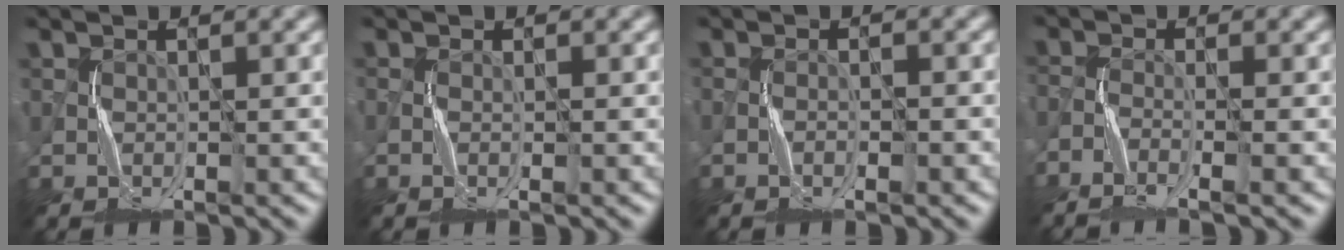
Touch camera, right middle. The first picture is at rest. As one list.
[{"total": 0.7, "force": [-0.6, -0.1, 0.3], "torque": [-0.002, 0.001, -0.015]}, {"total": 1.5, "force": [-1.2, 0.2, 0.9], "torque": [-0.011, 0.007, -0.027]}, {"total": 2.9, "force": [-2.5, 0.1, 1.4], "torque": [-0.031, -0.002, -0.060]}]